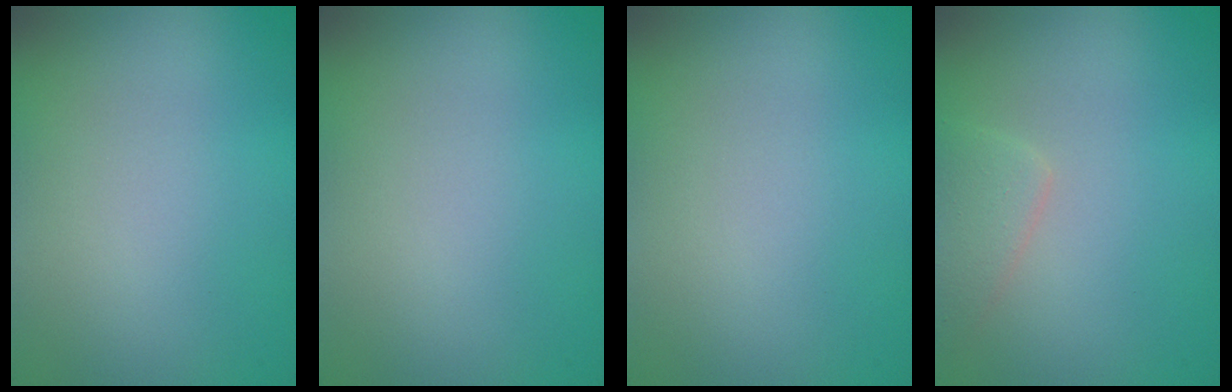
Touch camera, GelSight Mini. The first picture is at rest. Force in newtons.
{"total": 0.0}
{"total": 0.0}
{"total": 1.9, "press": 1.9, "slide": 0.2}